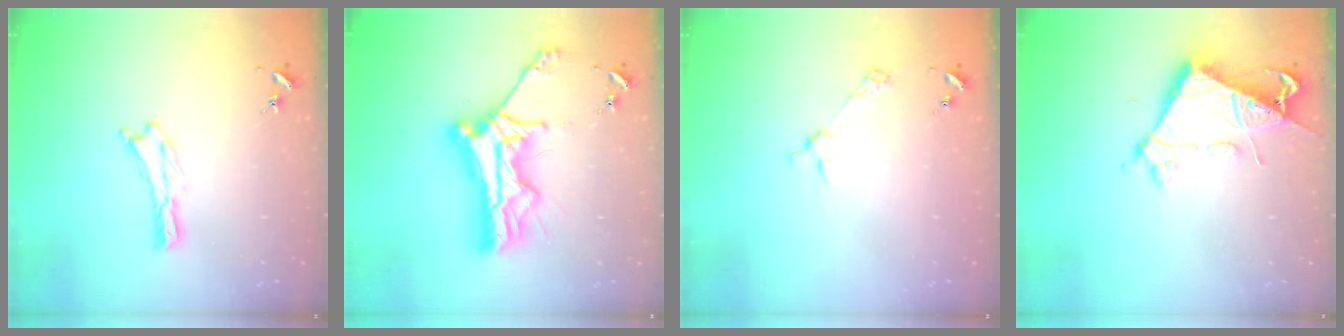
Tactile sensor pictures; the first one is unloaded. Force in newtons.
{"total": 11.9, "press": 11.9, "slide": 1.0}
{"total": 2.9, "press": 2.9, "slide": 0.2}
{"total": 6.6, "press": 6.5, "slide": 0.6}